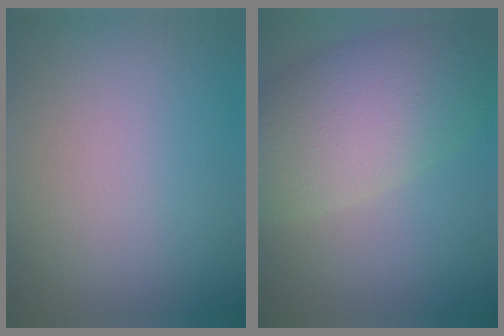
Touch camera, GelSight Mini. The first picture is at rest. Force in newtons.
{"total": 8.6, "press": 8.6, "slide": 0.7}